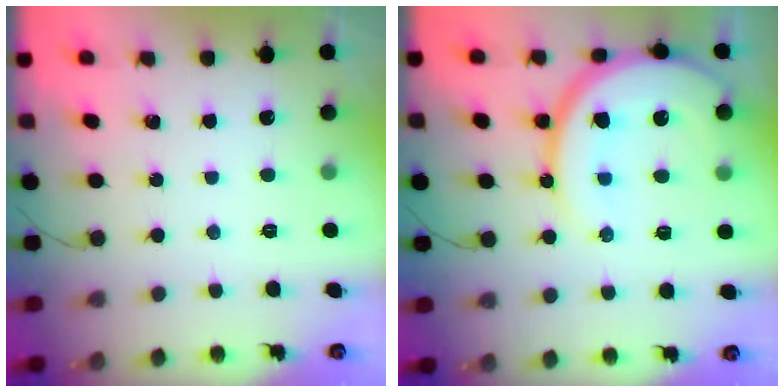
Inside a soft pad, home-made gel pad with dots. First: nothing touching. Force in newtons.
{"total": 16.4, "press": 16.3, "slide": 1.4}